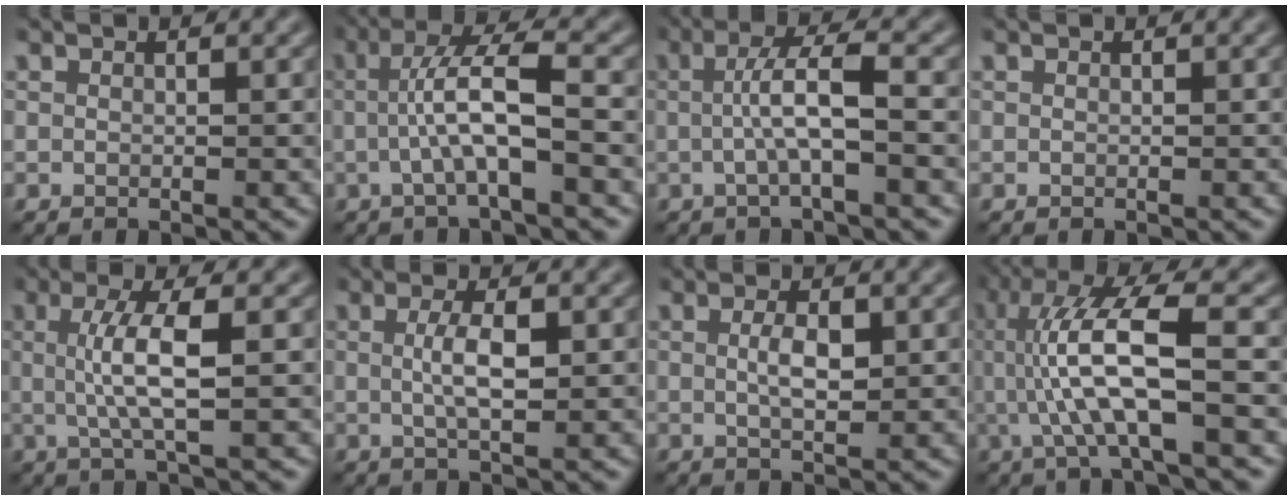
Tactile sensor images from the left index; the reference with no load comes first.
{"total": 5.1, "force": [-1.0, 0.7, 4.9], "torque": [-0.092, 0.015, -0.017]}
{"total": 4.0, "force": [-0.7, 0.5, 3.9], "torque": [-0.070, 0.007, -0.008]}
{"total": 0.0}
{"total": 4.4, "force": [-0.3, 0.7, 4.4], "torque": [-0.084, 0.003, 0.003]}
{"total": 2.8, "force": [-0.3, 0.5, 2.7], "torque": [-0.053, 0.005, 0.000]}
{"total": 2.2, "force": [-0.2, 0.6, 2.1], "torque": [-0.042, 0.003, 0.003]}
{"total": 8.1, "force": [-0.7, 1.7, 7.9], "torque": [-0.151, 0.011, -0.004]}